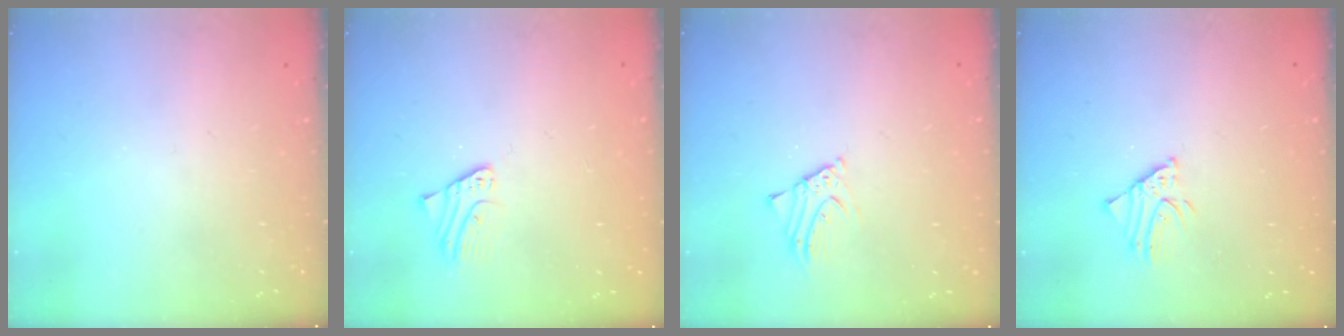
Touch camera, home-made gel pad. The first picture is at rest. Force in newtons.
{"total": 1.9, "press": 1.9, "slide": 0.1}
{"total": 1.8, "press": 1.8, "slide": 0.2}
{"total": 2.6, "press": 2.6, "slide": 0.2}